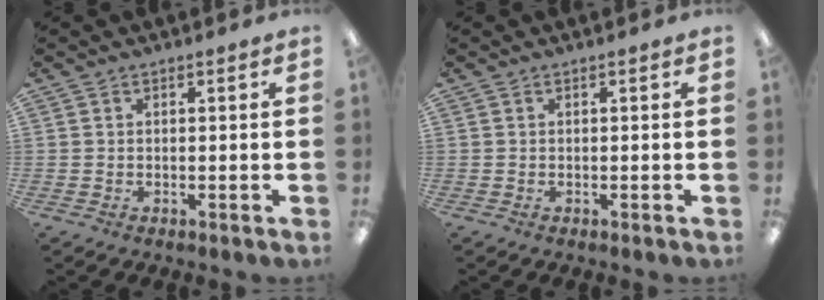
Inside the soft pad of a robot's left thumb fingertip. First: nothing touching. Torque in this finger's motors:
{"motor_torque": [0.00, 0.00, 0.09, -0.09, 0.00]}